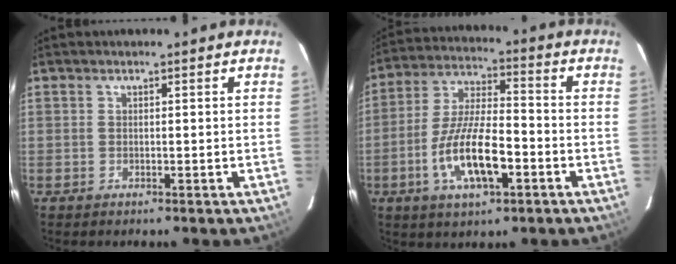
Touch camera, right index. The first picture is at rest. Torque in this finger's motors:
{"motor_torque": [0.79, -0.62, 0.70, 0.21]}